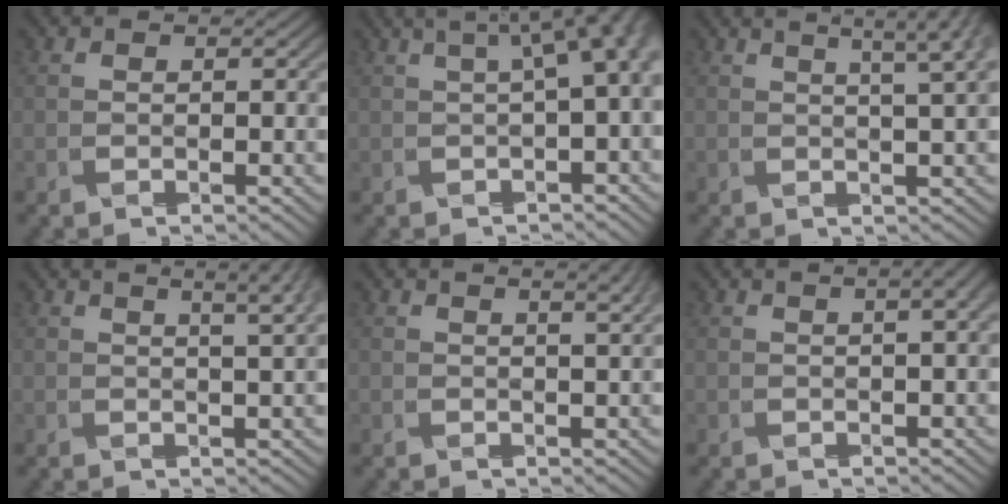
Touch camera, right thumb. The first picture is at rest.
{"total": 9.4, "force": [1.6, 3.5, 8.6], "torque": [-0.114, 0.016, 0.027]}
{"total": 5.4, "force": [3.0, 0.6, 4.5], "torque": [-0.053, 0.017, 0.036]}
{"total": 4.1, "force": [2.5, 0.4, 3.2], "torque": [-0.042, 0.009, 0.035]}
{"total": 2.1, "force": [1.1, 0.3, 1.8], "torque": [-0.029, -0.001, 0.026]}
{"total": 3.4, "force": [0.7, 1.2, 3.1], "torque": [-0.050, 0.001, 0.022]}